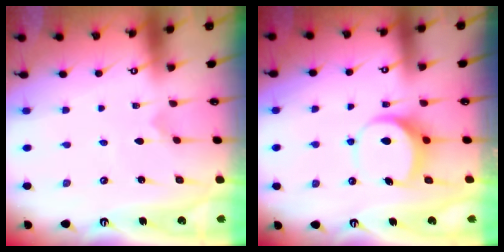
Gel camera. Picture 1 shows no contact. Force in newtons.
{"total": 7.9, "press": 7.9, "slide": 0.8}